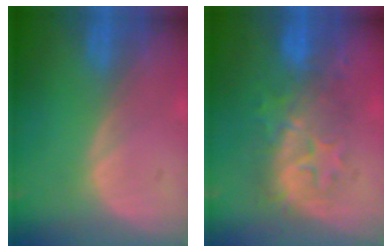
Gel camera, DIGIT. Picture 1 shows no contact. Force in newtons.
{"total": 8.1, "press": 8.1, "slide": 0.9}